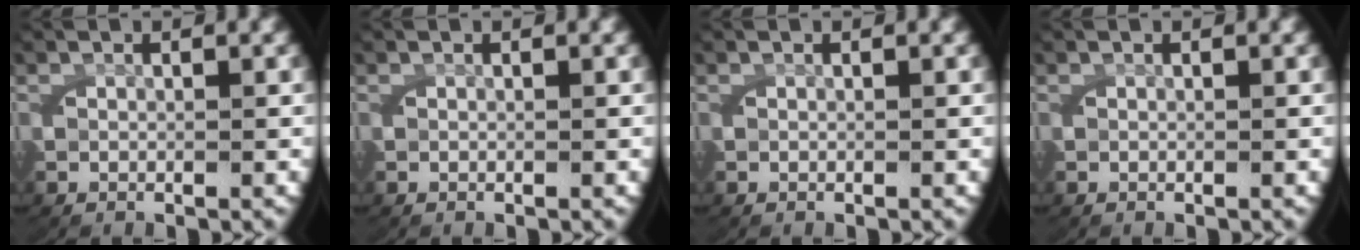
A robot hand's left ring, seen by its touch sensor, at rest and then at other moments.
{"total": 0.0}
{"total": 0.9, "force": [0.1, -0.9, -0.4], "torque": [0.002, -0.007, 0.009]}
{"total": 0.0}